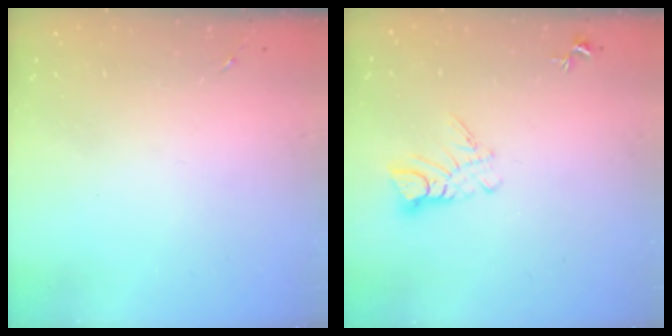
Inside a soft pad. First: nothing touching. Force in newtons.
{"total": 6.6, "press": 6.5, "slide": 0.6}